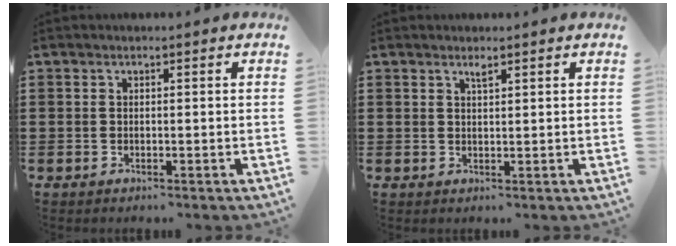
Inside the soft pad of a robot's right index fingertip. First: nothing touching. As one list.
[{"total": 1.1, "force": [0.8, 0.1, 0.7], "torque": [-0.015, -0.001, 0.015]}]